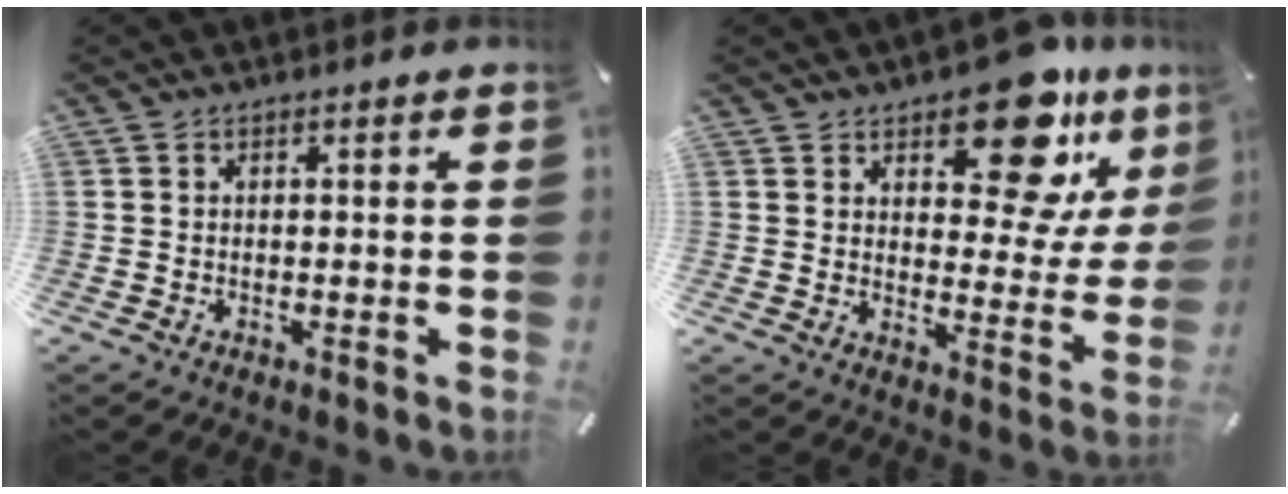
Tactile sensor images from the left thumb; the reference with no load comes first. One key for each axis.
{"total": 16.8, "fx": 11.6, "fy": 7.2, "fz": 9.8, "tx": -0.131, "ty": -0.079, "tz": 0.193}